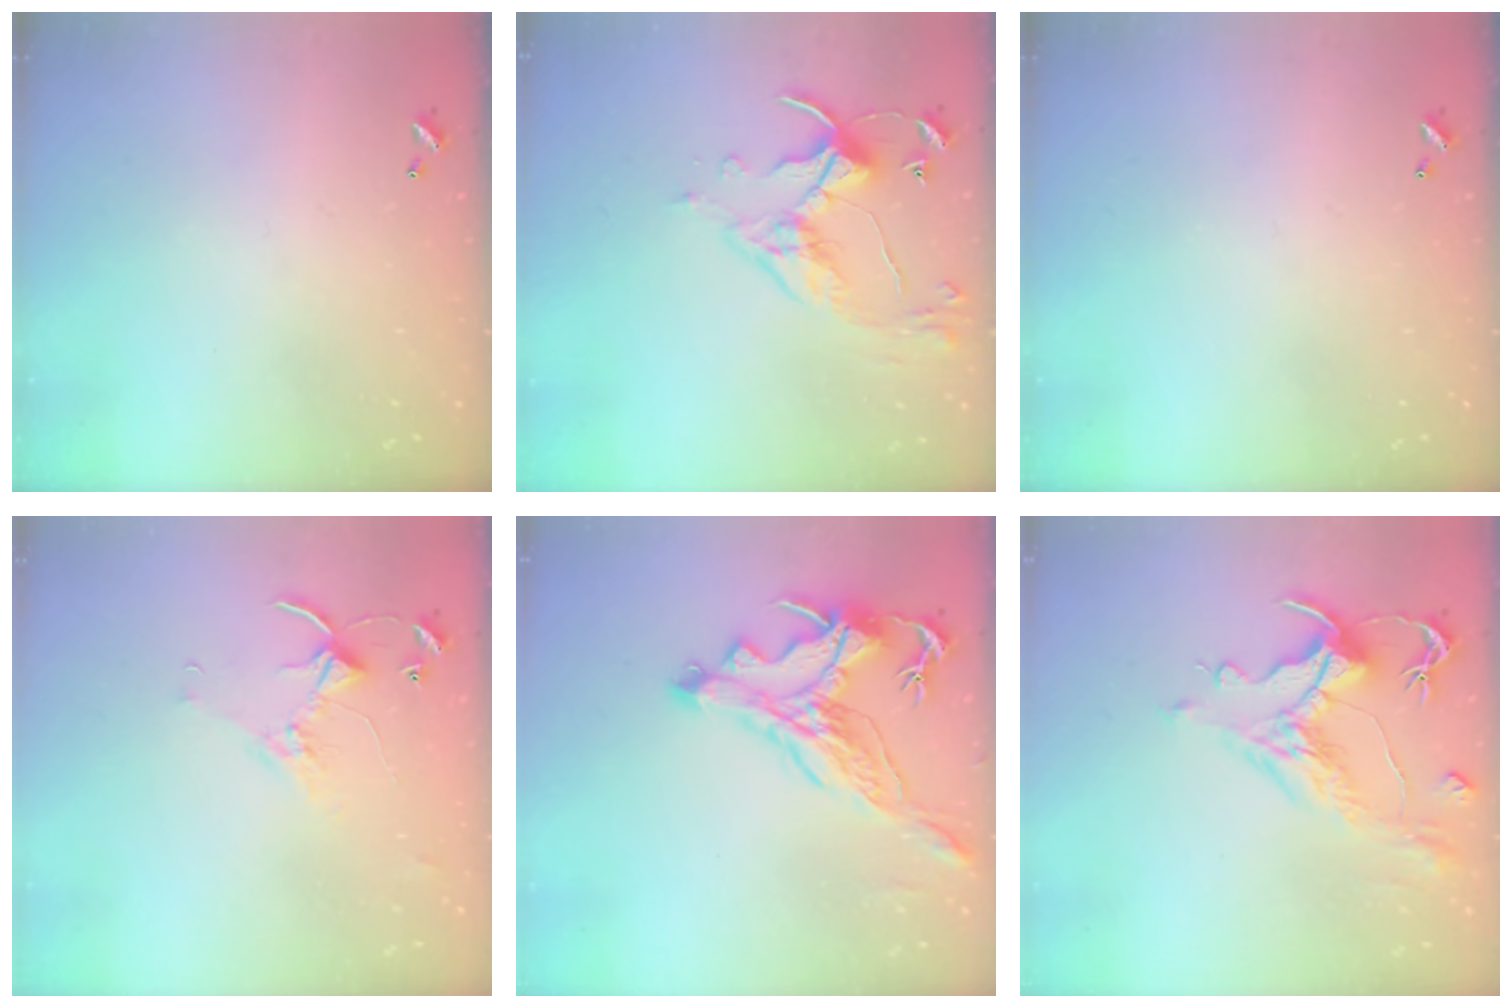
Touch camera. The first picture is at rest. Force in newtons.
{"total": 5.7, "press": 5.7, "slide": 0.7}
{"total": 0.0}
{"total": 2.8, "press": 2.8, "slide": 0.4}
{"total": 3.9, "press": 3.5, "slide": 1.6}
{"total": 2.0, "press": 1.5, "slide": 1.4}